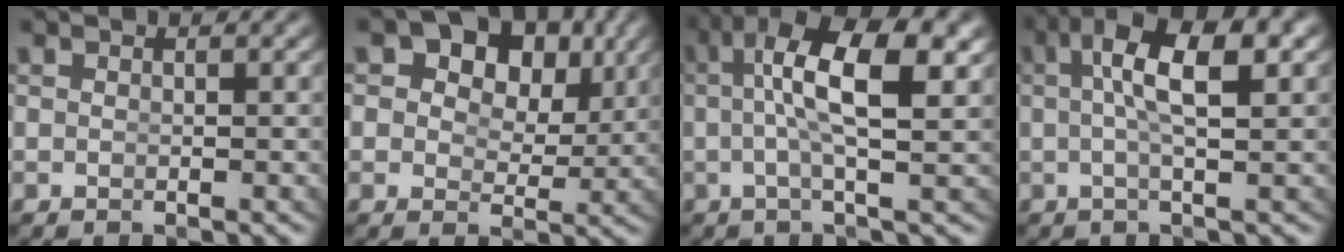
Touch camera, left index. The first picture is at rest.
{"total": 9.0, "force": [3.7, 6.4, 5.1], "torque": [-0.099, -0.007, 0.055]}
{"total": 7.8, "force": [1.8, 2.5, 7.2], "torque": [-0.130, 0.006, 0.027]}
{"total": 7.1, "force": [1.8, 2.1, 6.5], "torque": [-0.112, 0.013, 0.024]}